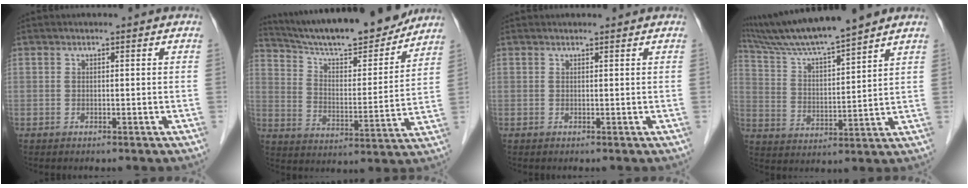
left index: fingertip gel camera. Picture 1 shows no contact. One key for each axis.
{"total": 19.6, "fx": 17.6, "fy": 2.7, "fz": 8.2, "tx": -0.136, "ty": -0.008, "tz": 0.269}
{"total": 0.9, "fx": 0.9, "fy": 0.1, "fz": 0.0, "tx": -0.007, "ty": 0.008, "tz": 0.013}
{"total": 12.3, "fx": 10.9, "fy": -0.6, "fz": 5.8, "tx": -0.113, "ty": 0.013, "tz": 0.198}